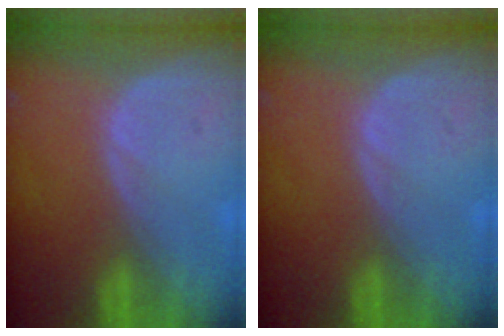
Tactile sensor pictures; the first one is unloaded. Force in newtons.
{"total": 0.0}